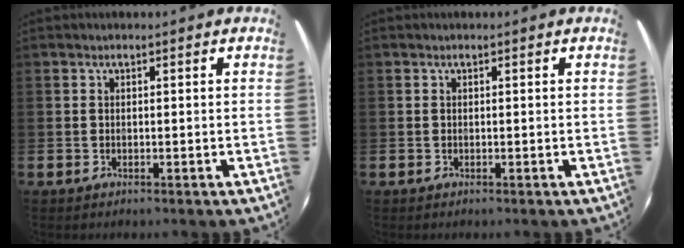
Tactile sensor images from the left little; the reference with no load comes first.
{"total": 0.0}